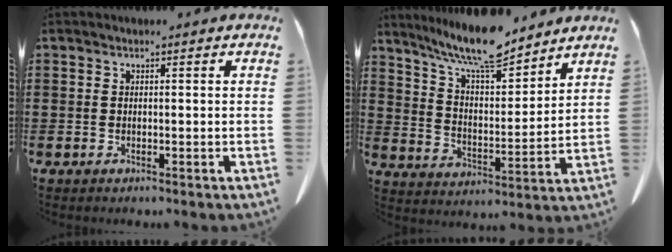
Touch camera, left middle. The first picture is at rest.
{"total": 10.6, "force": [9.1, 1.8, 5.1], "torque": [-0.121, -0.046, 0.162]}